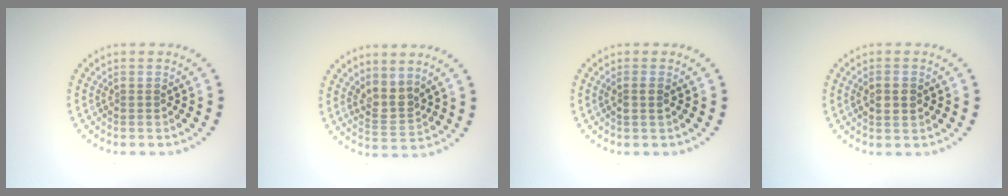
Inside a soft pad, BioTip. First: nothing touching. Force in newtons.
{"total": 2.5, "press": 2.0, "slide": 1.5}
{"total": 1.1, "press": 1.1, "slide": 0.3}
{"total": 2.1, "press": 2.1, "slide": 0.2}